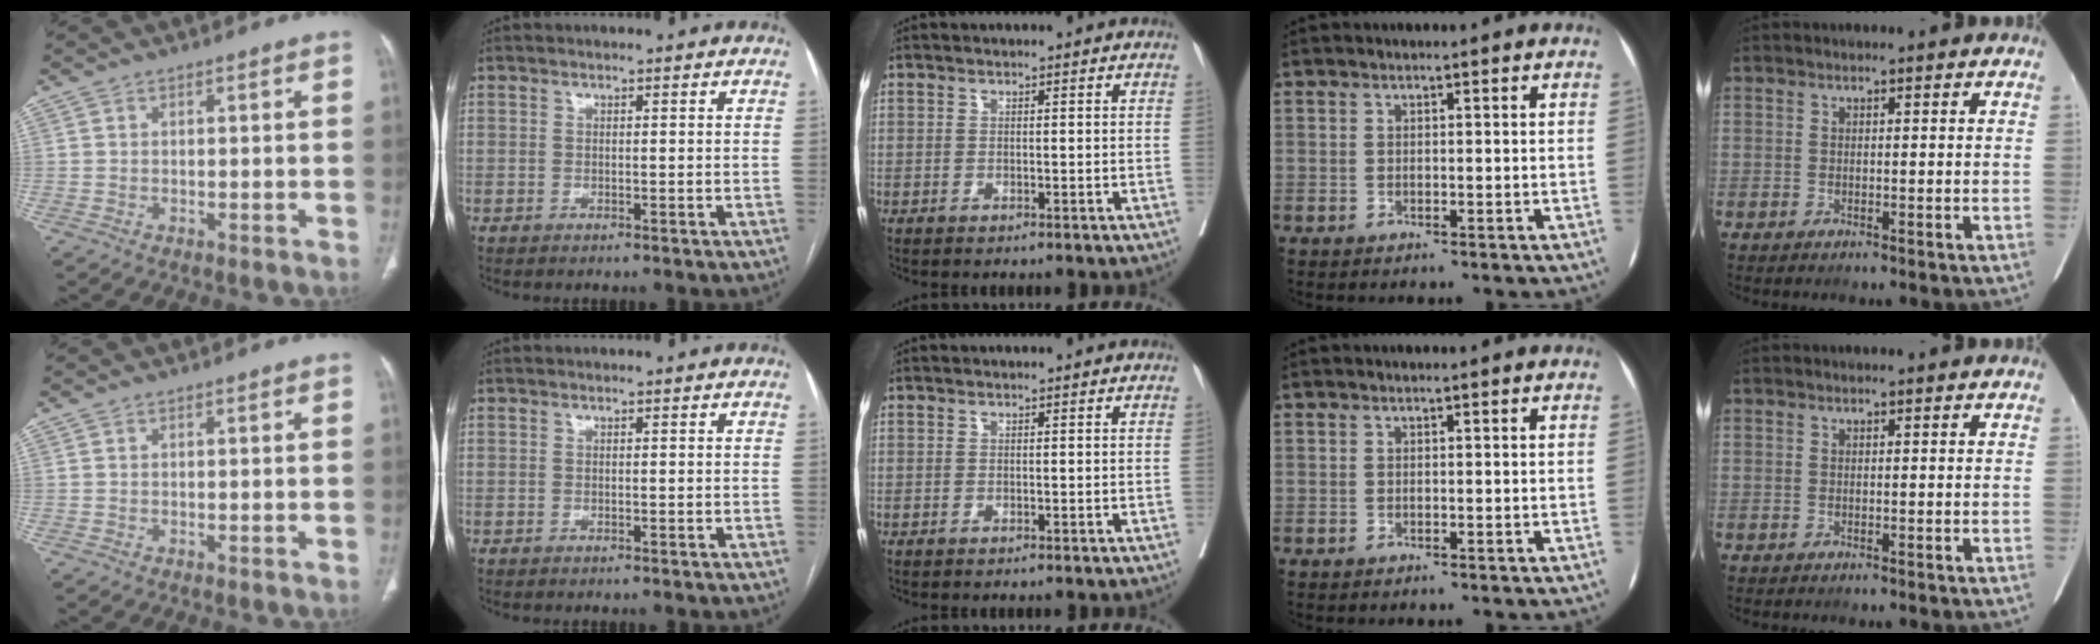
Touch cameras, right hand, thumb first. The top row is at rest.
{}